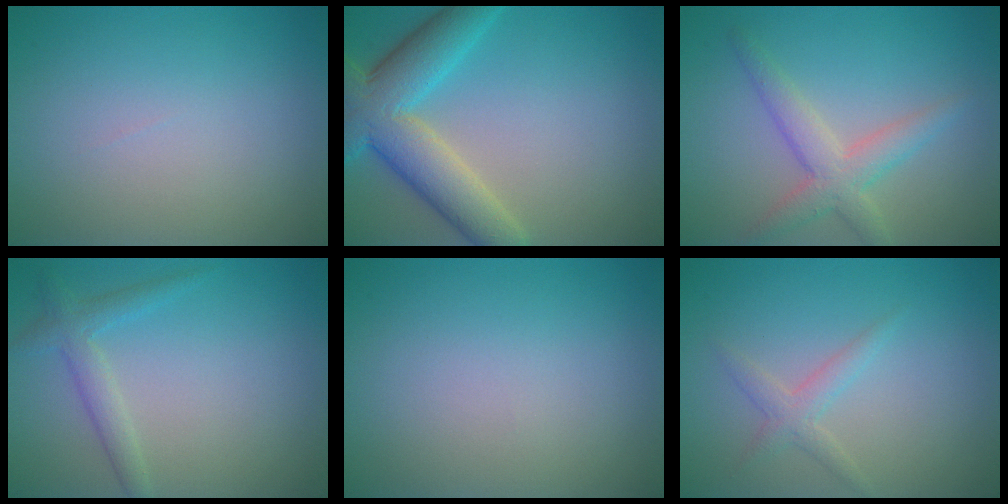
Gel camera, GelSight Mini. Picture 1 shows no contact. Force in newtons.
{"total": 7.9, "press": 7.9, "slide": 0.5}
{"total": 3.6, "press": 3.6, "slide": 0.2}
{"total": 2.3, "press": 2.3, "slide": 0.1}
{"total": 0.0}
{"total": 1.7, "press": 1.7, "slide": 0.1}